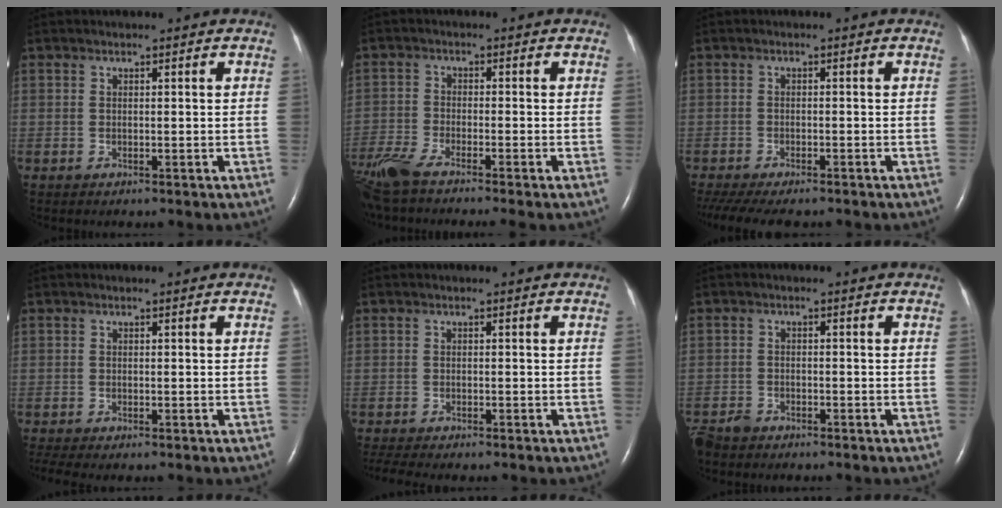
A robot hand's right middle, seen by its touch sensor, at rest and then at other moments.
{"total": 8.3, "force": [-6.9, -0.1, 4.6], "torque": [-0.094, -0.022, -0.125]}
{"total": 11.2, "force": [-9.3, 2.9, 5.5], "torque": [-0.101, -0.011, -0.132]}
{"total": 2.7, "force": [-2.3, 0.3, 1.5], "torque": [-0.029, -0.009, -0.037]}
{"total": 5.1, "force": [-4.4, 0.6, 2.5], "torque": [-0.041, -0.008, -0.067]}
{"total": 3.6, "force": [-3.2, 1.5, 0.8], "torque": [-0.020, -0.005, -0.059]}